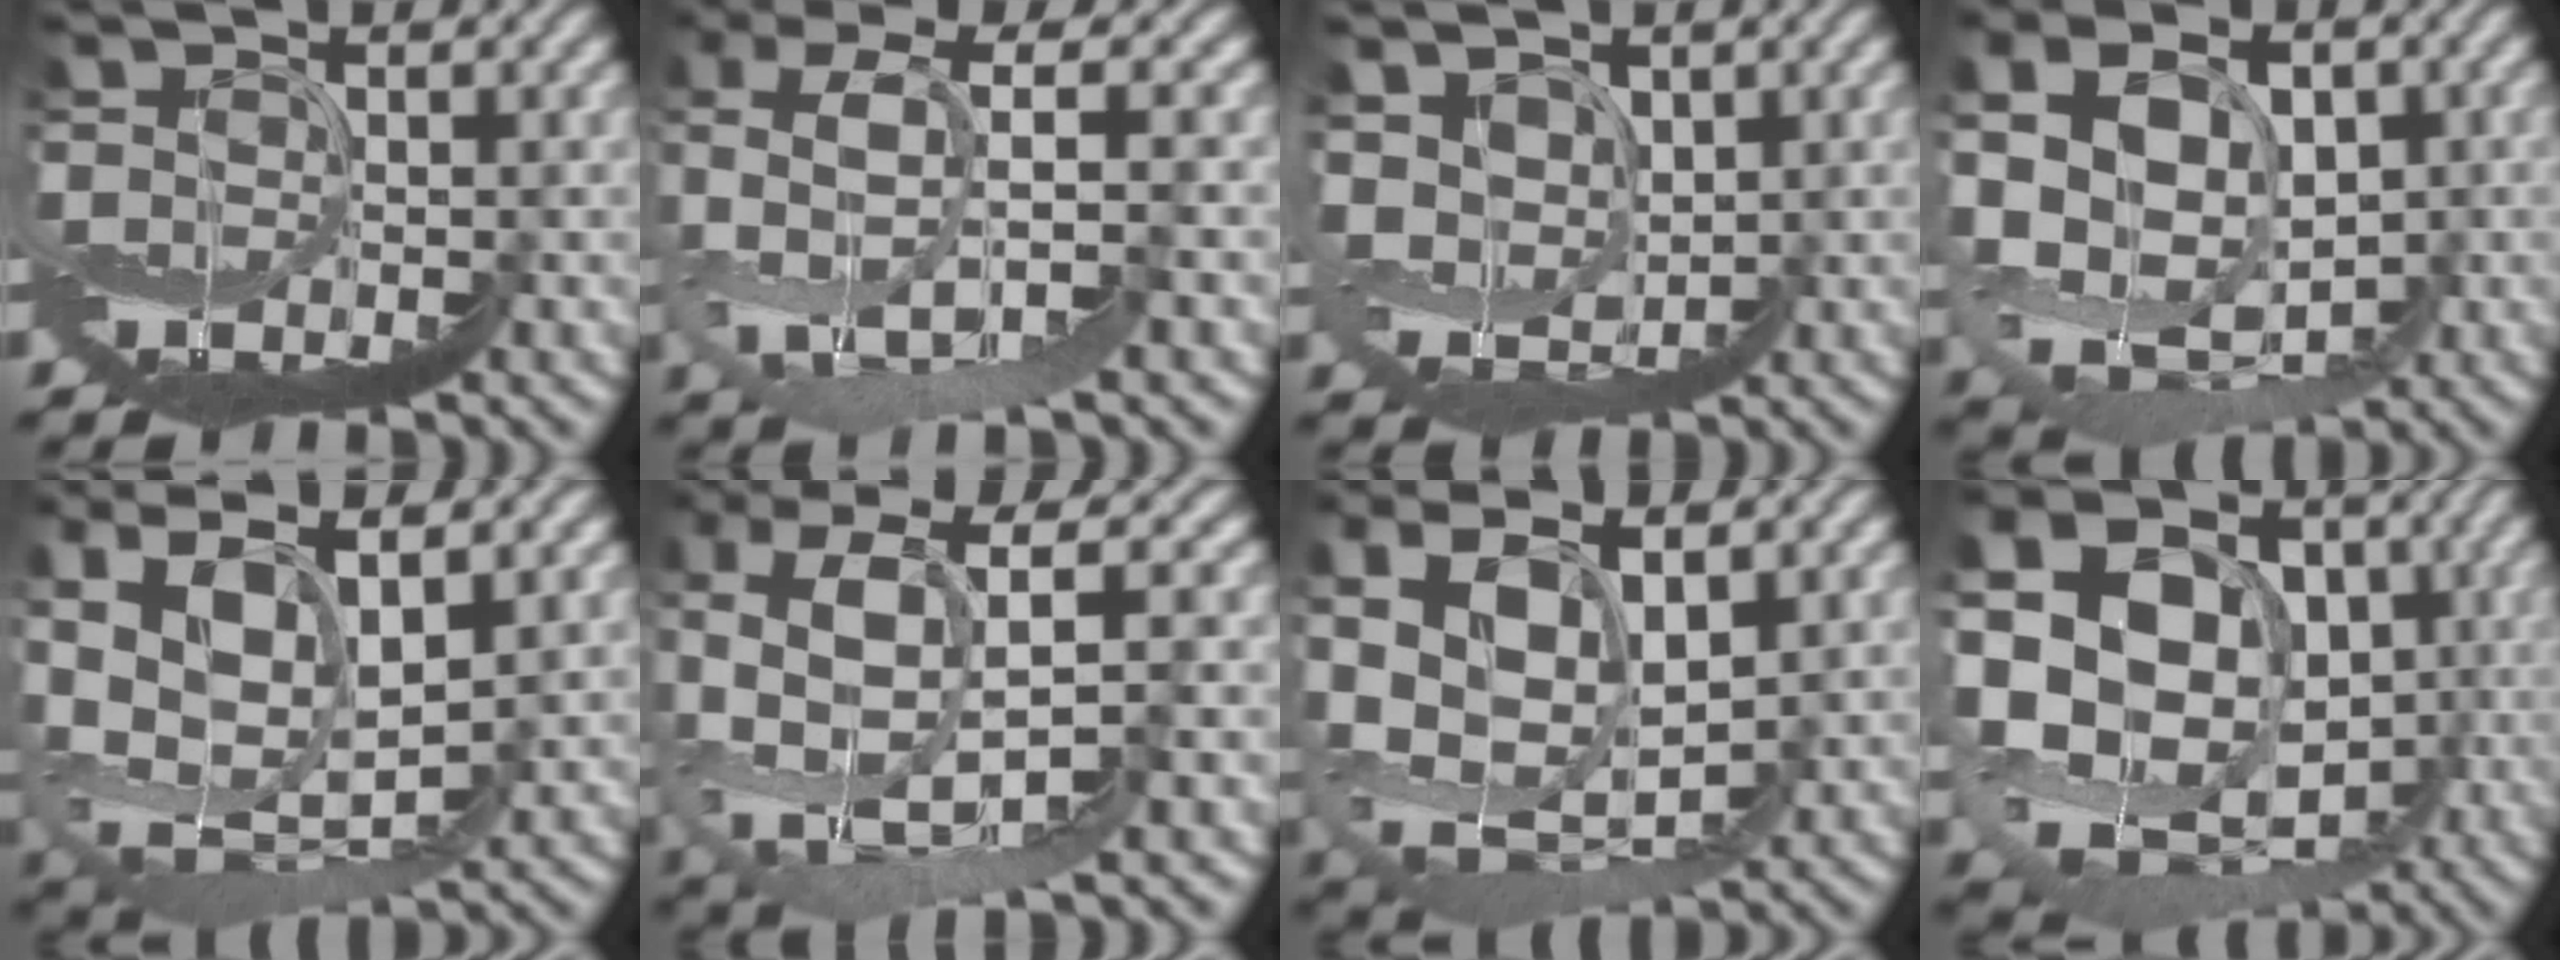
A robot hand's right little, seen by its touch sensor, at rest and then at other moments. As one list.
[{"total": 4.3, "force": [2.2, 0.6, 3.6], "torque": [-0.114, 0.016, 0.031]}, {"total": 4.2, "force": [3.9, 1.5, 0.6], "torque": [-0.022, 0.007, 0.067]}, {"total": 6.8, "force": [2.3, 4.9, 4.2], "torque": [-0.110, 0.004, 0.040]}, {"total": 8.9, "force": [4.9, 3.5, 6.5], "torque": [-0.163, 0.002, 0.095]}, {"total": 7.3, "force": [2.1, 3.1, 6.3], "torque": [-0.172, 0.003, 0.048]}, {"total": 8.2, "force": [4.2, 4.2, 5.6], "torque": [-0.141, -0.005, 0.084]}, {"total": 13.1, "force": [2.3, 10.9, 6.9], "torque": [-0.160, -0.005, 0.045]}]